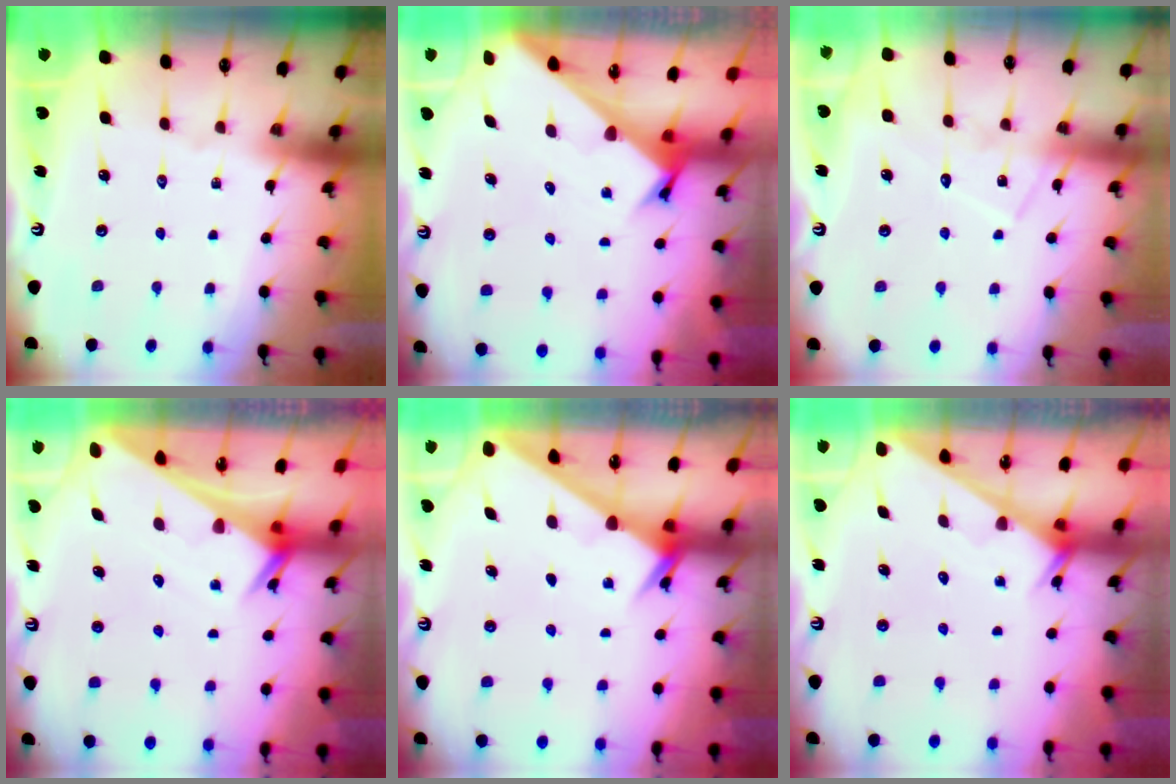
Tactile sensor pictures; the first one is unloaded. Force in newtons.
{"total": 2.7, "press": 2.7, "slide": 0.3}
{"total": 9.8, "press": 9.8, "slide": 0.8}
{"total": 2.4, "press": 2.4, "slide": 0.2}
{"total": 1.8, "press": 1.8, "slide": 0.0}
{"total": 2.6, "press": 2.6, "slide": 0.2}